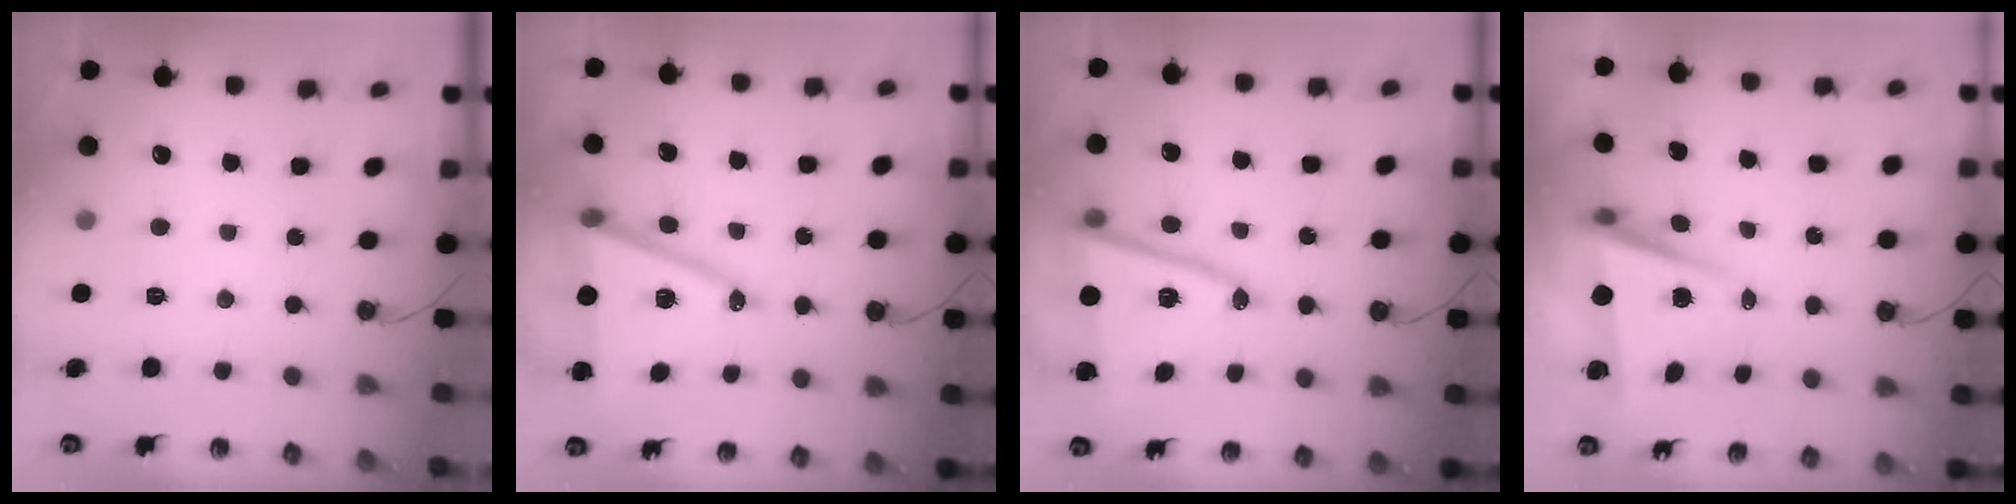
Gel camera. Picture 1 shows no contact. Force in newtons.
{"total": 14.0, "press": 13.4, "slide": 3.9}
{"total": 14.5, "press": 14.4, "slide": 2.0}
{"total": 5.7, "press": 5.3, "slide": 2.0}